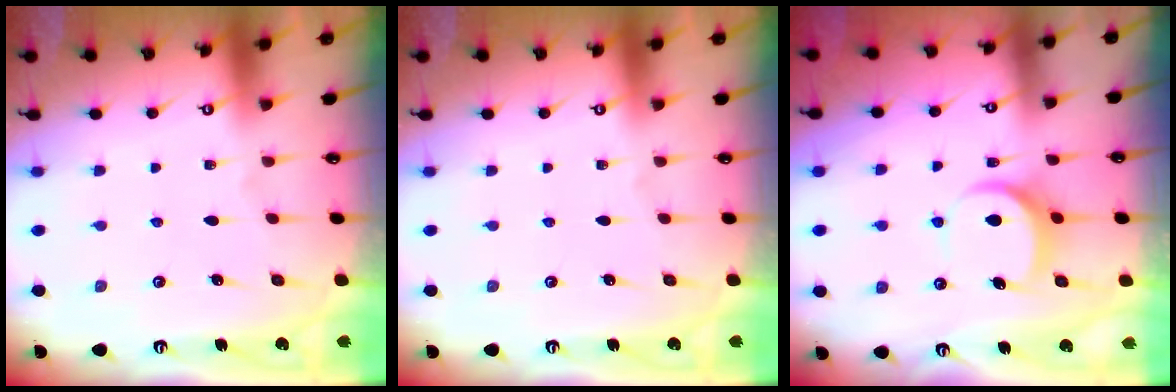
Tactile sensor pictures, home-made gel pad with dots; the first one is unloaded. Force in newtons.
{"total": 0.0}
{"total": 8.2, "press": 8.1, "slide": 1.1}